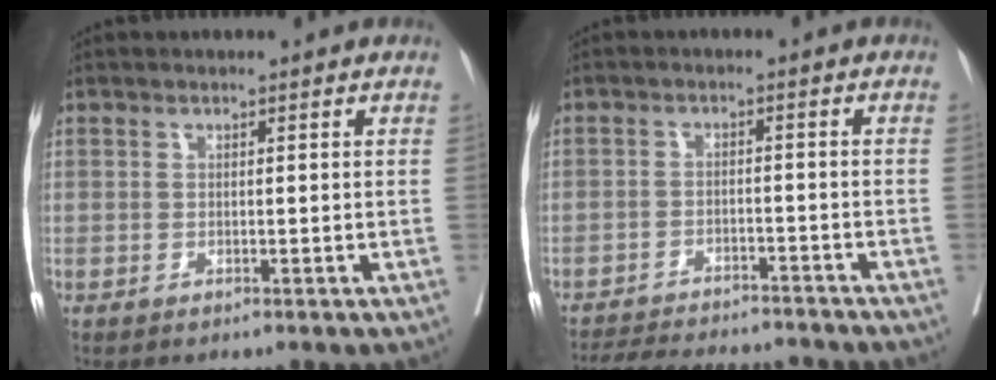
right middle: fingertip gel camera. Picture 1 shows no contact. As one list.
[{"total": 14.9, "force": [-13.7, 2.7, 5.0], "torque": [-0.101, -0.006, -0.189]}]